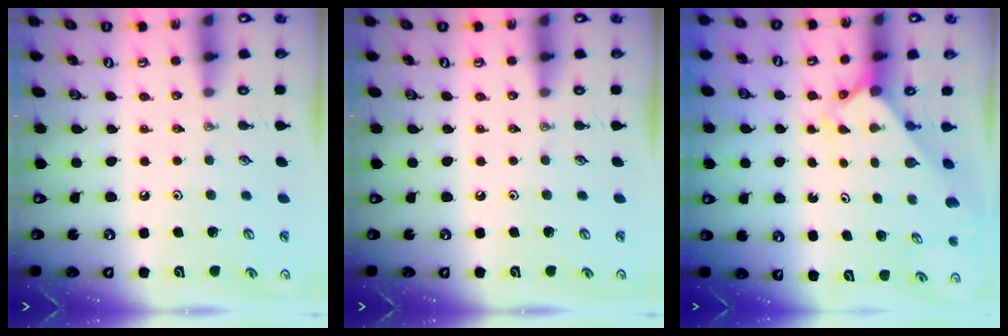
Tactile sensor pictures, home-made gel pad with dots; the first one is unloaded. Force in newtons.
{"total": 0.0}
{"total": 2.4, "press": 2.4, "slide": 0.2}